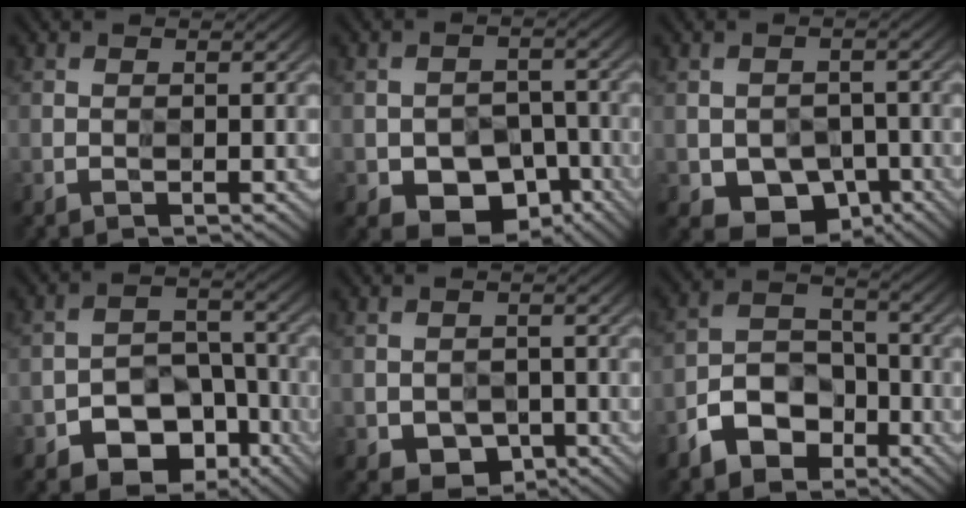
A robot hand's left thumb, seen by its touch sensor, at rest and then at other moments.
{"total": 5.5, "force": [-3.1, 4.0, 2.3], "torque": [-0.032, -0.011, -0.051]}
{"total": 4.4, "force": [-1.7, 3.7, 1.8], "torque": [-0.035, -0.016, -0.025]}
{"total": 7.2, "force": [-4.8, 4.8, 2.6], "torque": [-0.028, -0.010, -0.083]}
{"total": 1.8, "force": [-0.6, 1.7, 0.2], "torque": [-0.017, -0.007, -0.007]}
{"total": 6.3, "force": [-4.4, 4.1, 2.1], "torque": [-0.033, -0.001, -0.093]}